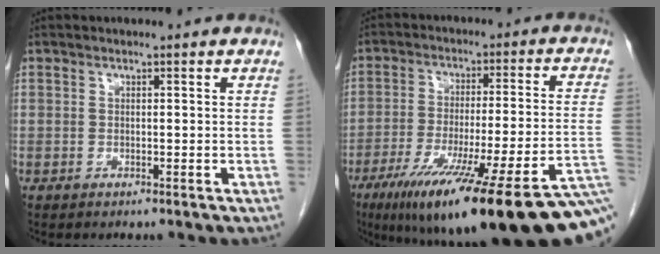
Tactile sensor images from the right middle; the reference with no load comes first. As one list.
[{"total": 27.7, "force": [-17.0, 2.2, 21.8], "torque": [-0.251, -0.023, -0.256]}]